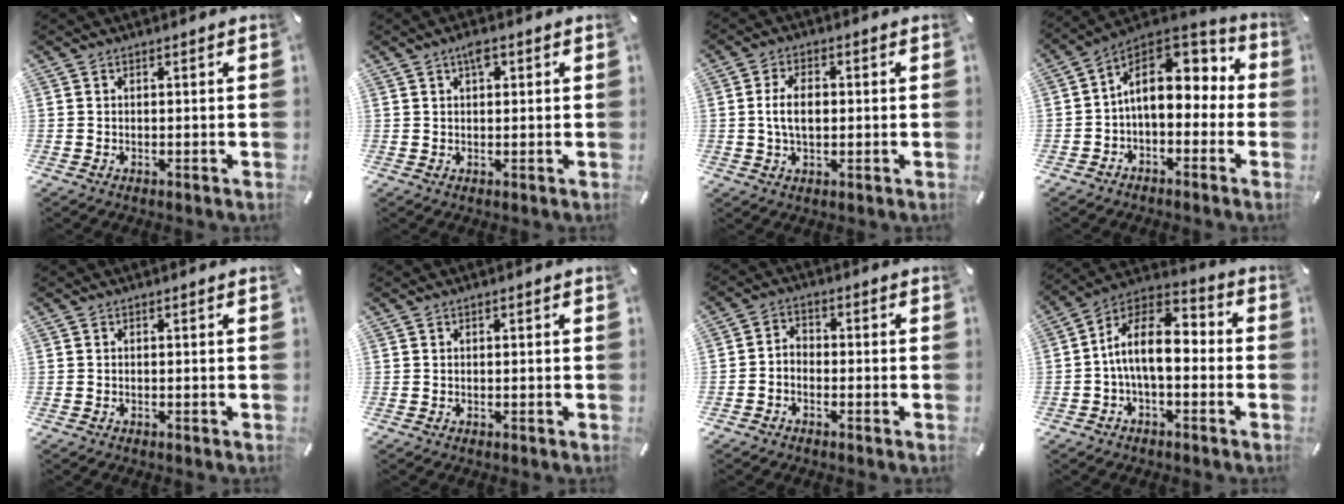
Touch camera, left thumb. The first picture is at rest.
{"total": 3.0, "force": [1.3, 1.5, 2.3], "torque": [-0.034, 0.000, 0.018]}
{"total": 6.6, "force": [0.2, 3.8, 5.4], "torque": [-0.110, 0.003, -0.002]}
{"total": 13.6, "force": [3.0, 9.0, 9.7], "torque": [-0.156, -0.013, 0.049]}
{"total": 0.0}
{"total": 0.0}
{"total": 2.9, "force": [-2.2, 1.7, 0.8], "torque": [-0.015, 0.016, -0.044]}
{"total": 12.6, "force": [-1.6, 7.2, 10.2], "torque": [-0.204, 0.011, -0.030]}